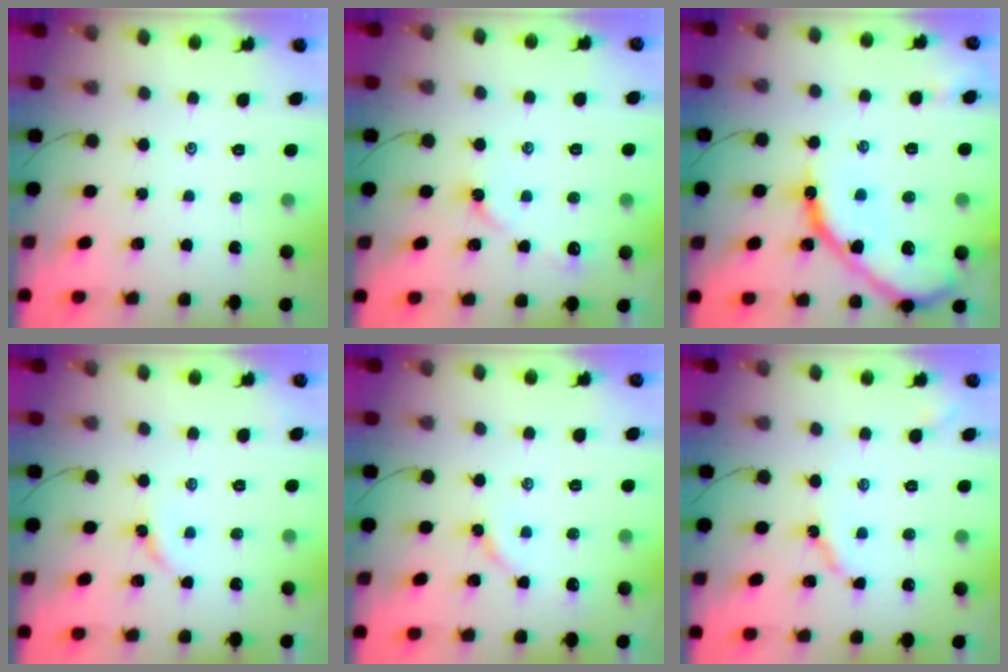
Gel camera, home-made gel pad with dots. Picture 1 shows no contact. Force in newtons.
{"total": 3.8, "press": 3.7, "slide": 0.5}
{"total": 17.4, "press": 17.3, "slide": 1.5}
{"total": 2.9, "press": 2.9, "slide": 0.3}
{"total": 3.2, "press": 3.2, "slide": 0.5}
{"total": 5.7, "press": 5.7, "slide": 0.7}